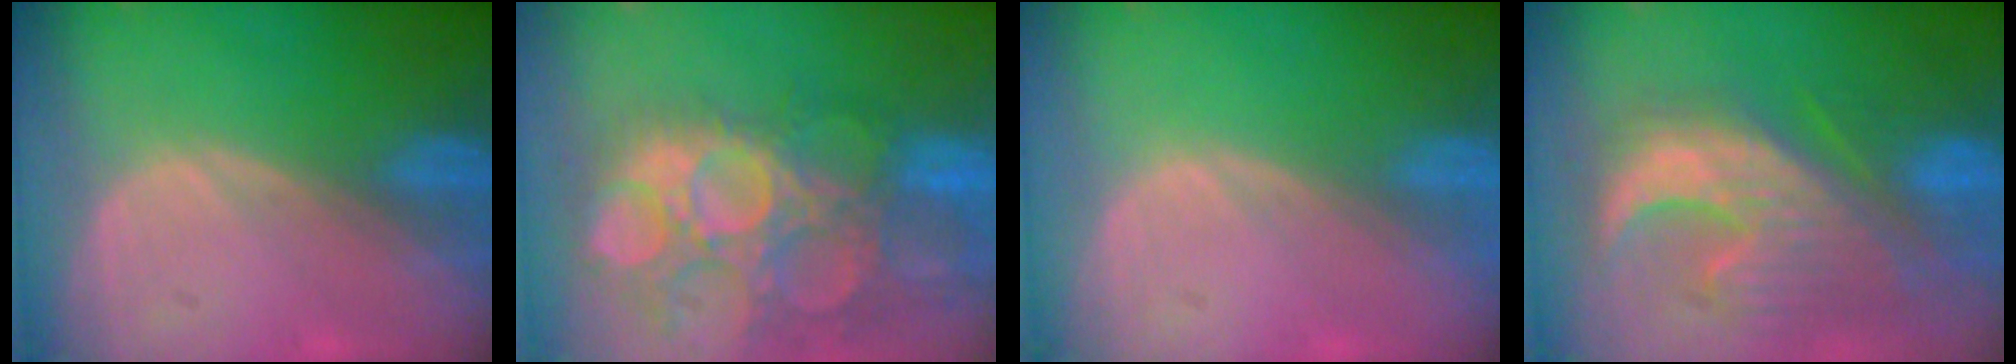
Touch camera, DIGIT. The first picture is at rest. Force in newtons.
{"total": 15.1, "press": 12.6, "slide": 8.4}
{"total": 0.0}
{"total": 12.2, "press": 11.2, "slide": 4.9}